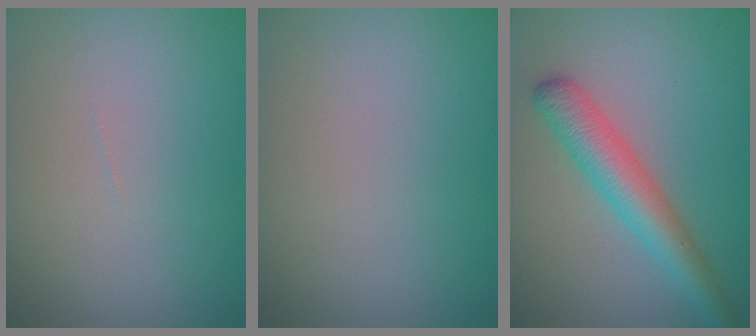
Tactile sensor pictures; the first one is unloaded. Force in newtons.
{"total": 0.0}
{"total": 4.8, "press": 4.8, "slide": 0.2}